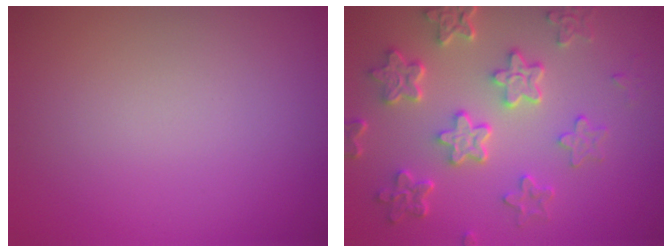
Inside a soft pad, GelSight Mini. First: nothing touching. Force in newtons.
{"total": 6.1, "press": 4.7, "slide": 4.0}